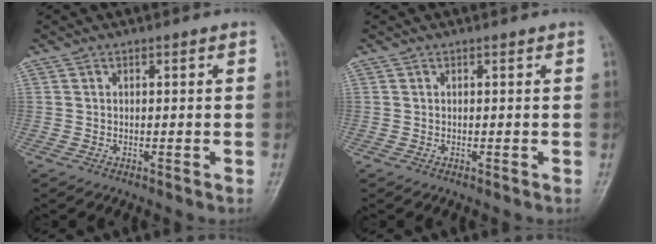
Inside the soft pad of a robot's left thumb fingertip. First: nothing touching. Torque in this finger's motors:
{"motor_torque": [0.02, -0.01, -0.04, -0.04, 0.00]}